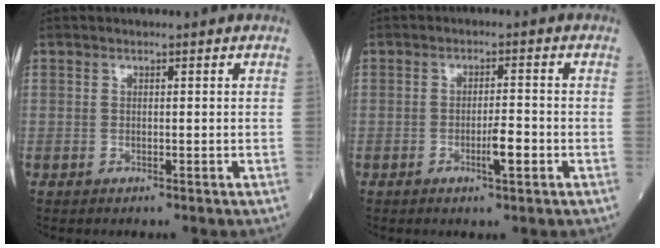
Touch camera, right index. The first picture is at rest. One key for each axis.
{"total": 3.6, "fx": -1.4, "fy": 0.5, "fz": 3.3, "tx": -0.052, "ty": 0.002, "tz": -0.020}